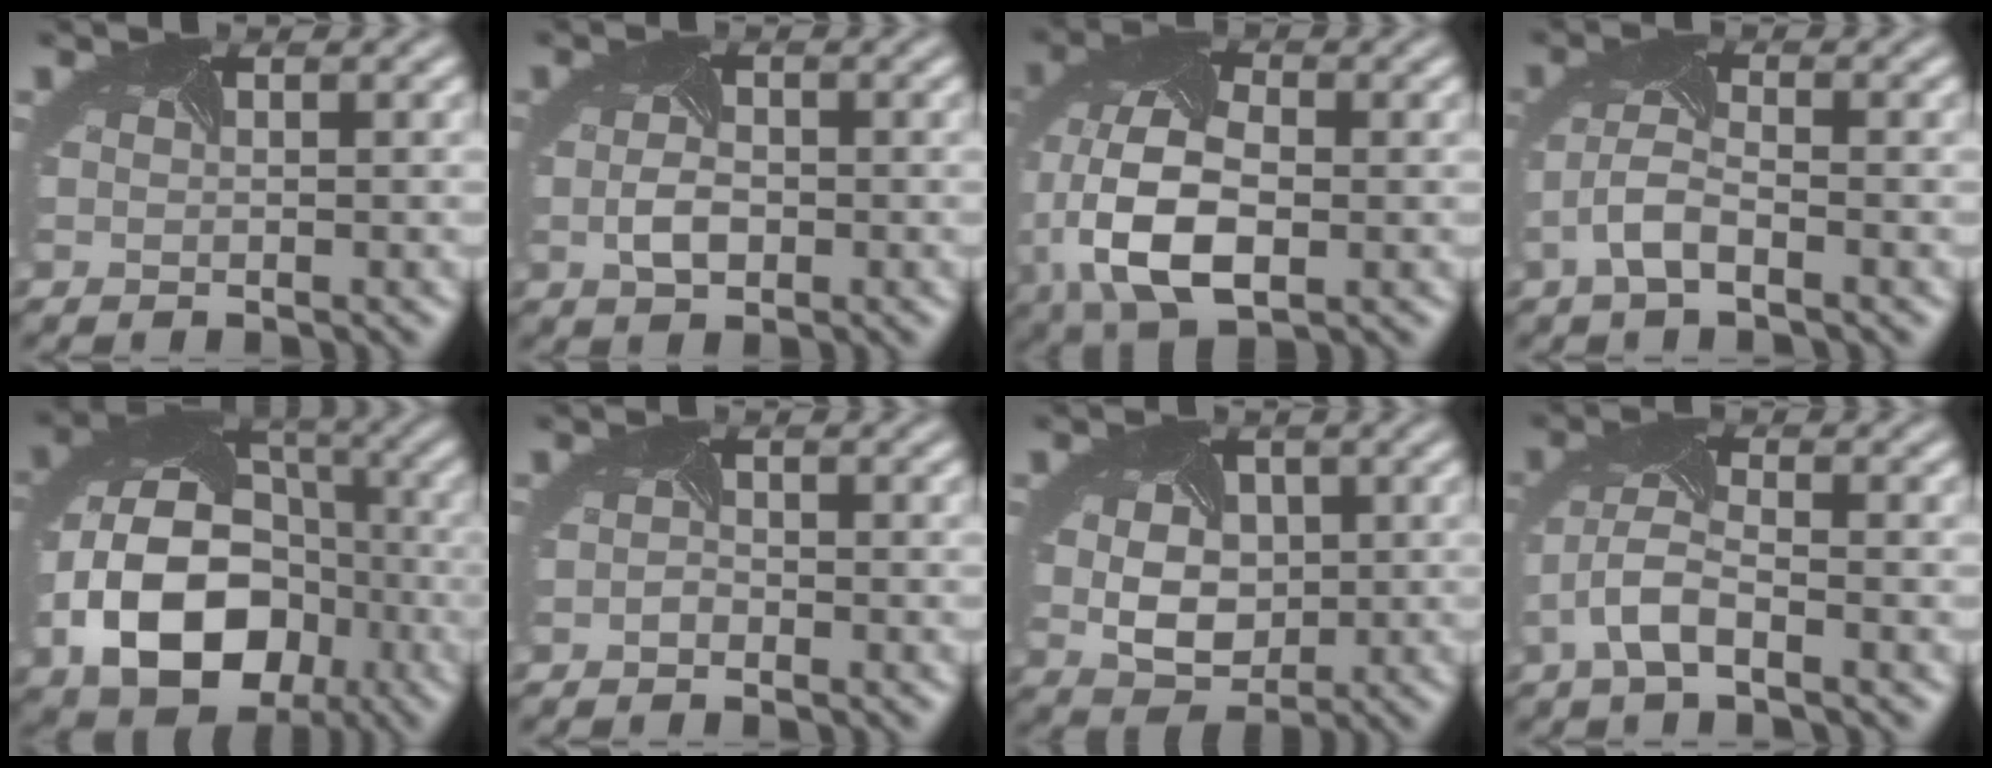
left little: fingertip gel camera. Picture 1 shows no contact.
{"total": 2.3, "force": [-0.6, 1.4, 1.7], "torque": [-0.044, -0.005, -0.010]}
{"total": 10.2, "force": [-1.9, 6.1, 8.0], "torque": [-0.190, -0.020, -0.033]}
{"total": 3.3, "force": [-1.7, 1.2, 2.6], "torque": [-0.067, 0.001, -0.037]}
{"total": 12.6, "force": [-3.6, 9.2, 7.8], "torque": [-0.156, -0.039, -0.052]}
{"total": 0.8, "force": [-0.8, 0.2, 0.0], "torque": [-0.008, -0.004, -0.014]}
{"total": 6.0, "force": [0.4, 4.6, 3.8], "torque": [-0.067, 0.001, 0.008]}
{"total": 4.0, "force": [-2.0, 1.4, 3.1], "torque": [-0.076, 0.002, -0.043]}